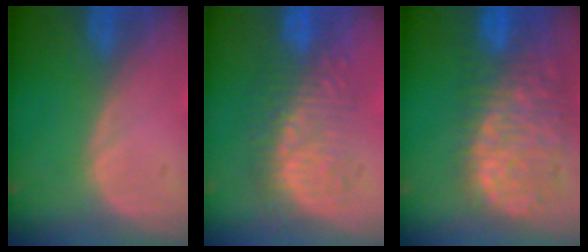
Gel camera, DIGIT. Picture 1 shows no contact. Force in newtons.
{"total": 8.9, "press": 8.7, "slide": 1.8}
{"total": 13.1, "press": 10.9, "slide": 7.3}